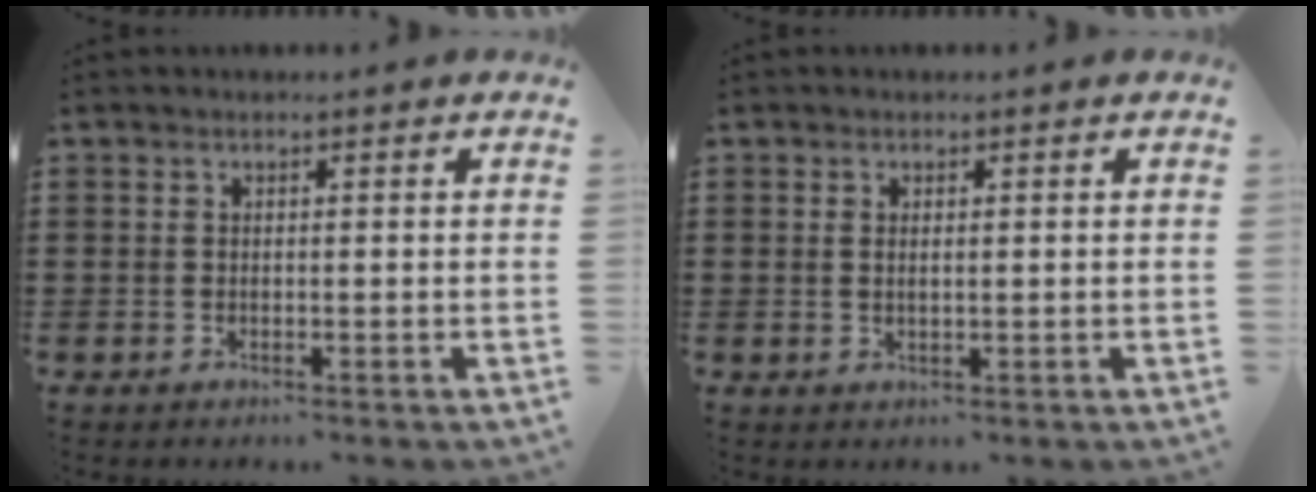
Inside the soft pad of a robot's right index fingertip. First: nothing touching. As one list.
[{"total": 1.0, "force": [0.3, 0.4, 0.9], "torque": [-0.019, 0.002, 0.005]}]